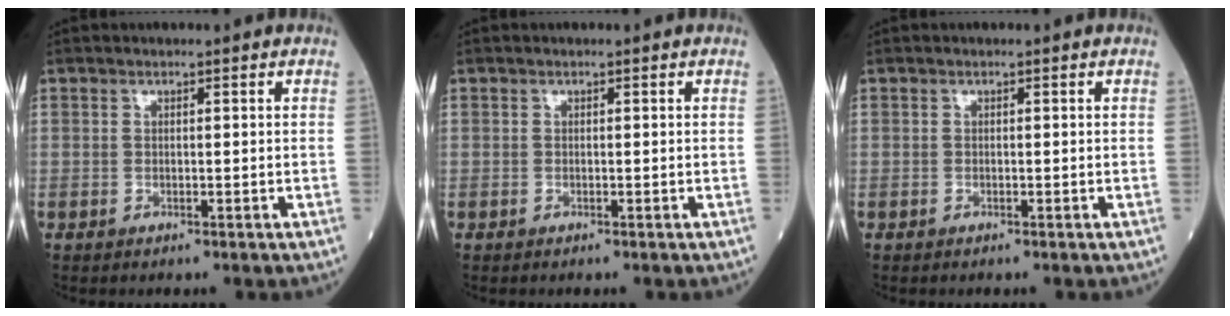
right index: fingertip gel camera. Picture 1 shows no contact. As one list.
[{"total": 0.0}, {"total": 0.0}]